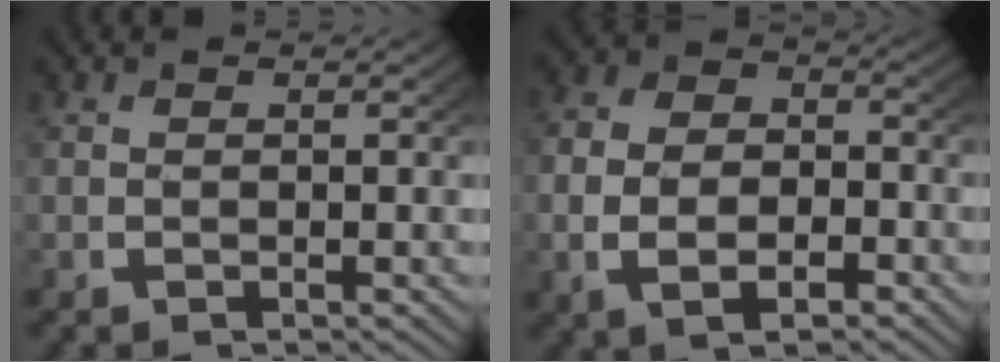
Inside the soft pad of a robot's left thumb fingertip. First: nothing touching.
{"total": 5.4, "force": [-1.6, 3.5, 3.7], "torque": [-0.061, -0.011, -0.023]}